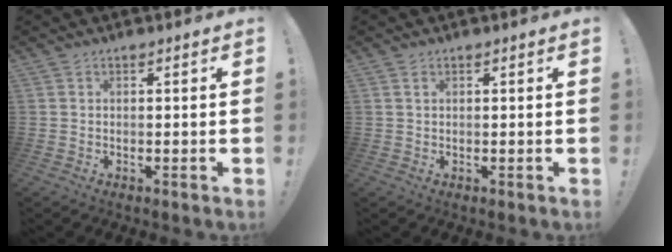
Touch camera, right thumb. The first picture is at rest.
{"total": 0.9, "force": [0.5, 0.5, 0.6], "torque": [-0.005, -0.002, 0.008]}